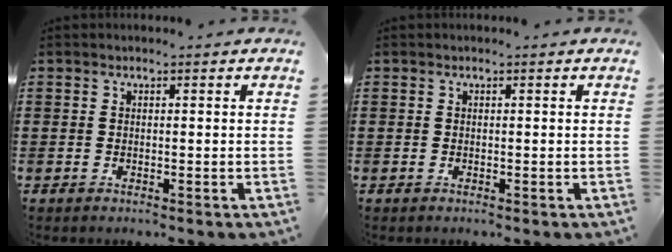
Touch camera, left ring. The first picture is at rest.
{"total": 0.0}